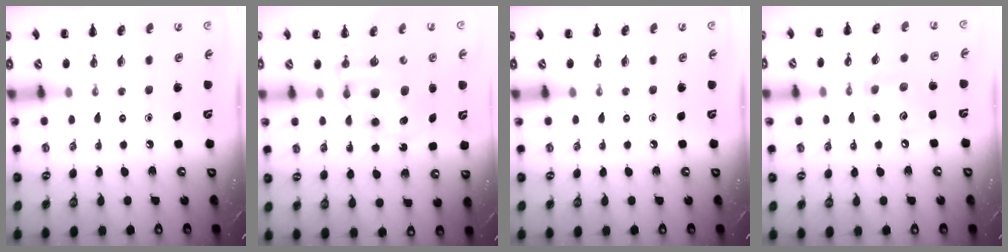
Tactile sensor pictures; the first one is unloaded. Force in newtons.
{"total": 11.0, "press": 10.7, "slide": 2.5}
{"total": 0.0}
{"total": 10.1, "press": 10.1, "slide": 0.6}